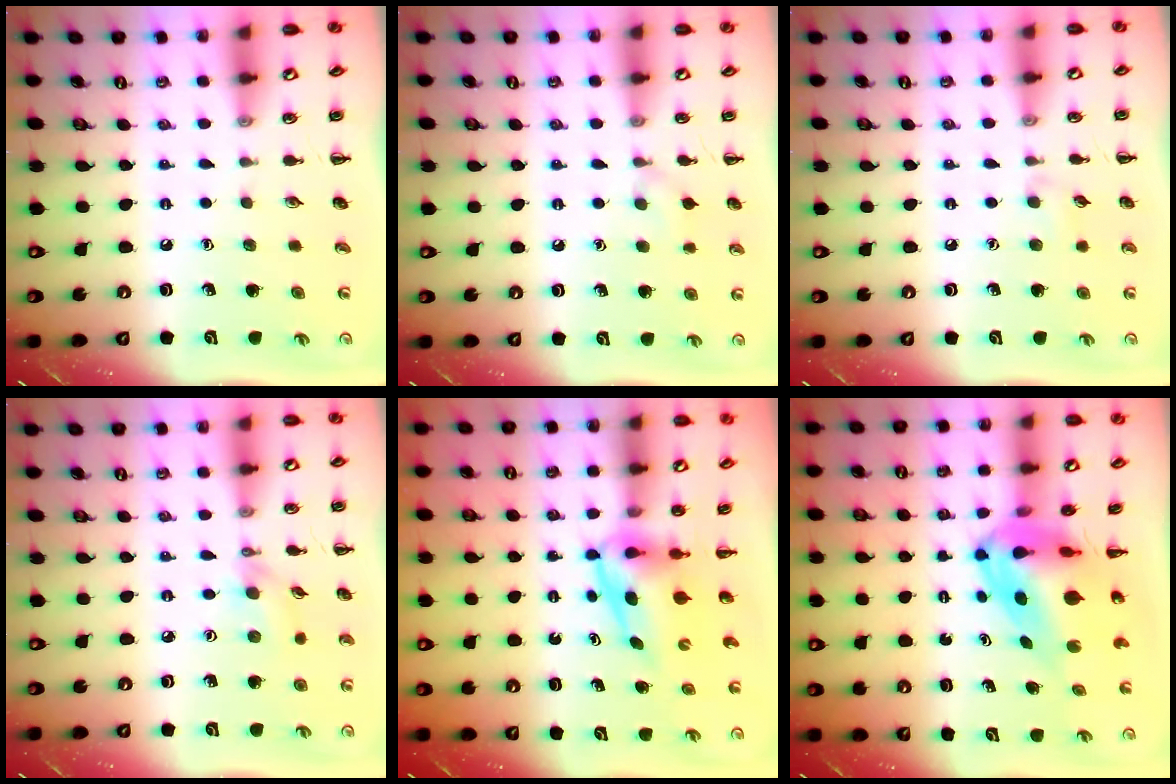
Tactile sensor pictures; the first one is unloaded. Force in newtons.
{"total": 6.4, "press": 6.1, "slide": 2.0}
{"total": 4.8, "press": 4.4, "slide": 1.7}
{"total": 3.5, "press": 3.3, "slide": 1.1}
{"total": 6.4, "press": 6.3, "slide": 1.2}
{"total": 7.8, "press": 7.5, "slide": 2.1}